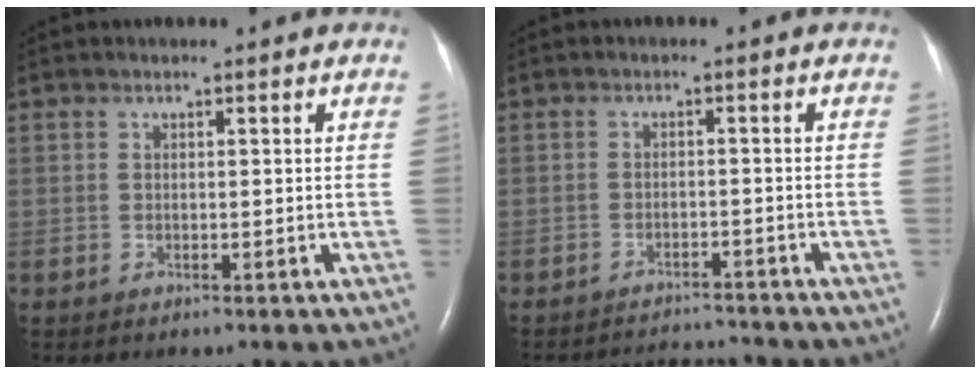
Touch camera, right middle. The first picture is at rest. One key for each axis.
{"total": 4.6, "fx": -4.5, "fy": -0.2, "fz": -0.7, "tx": 0.004, "ty": -0.002, "tz": -0.070}